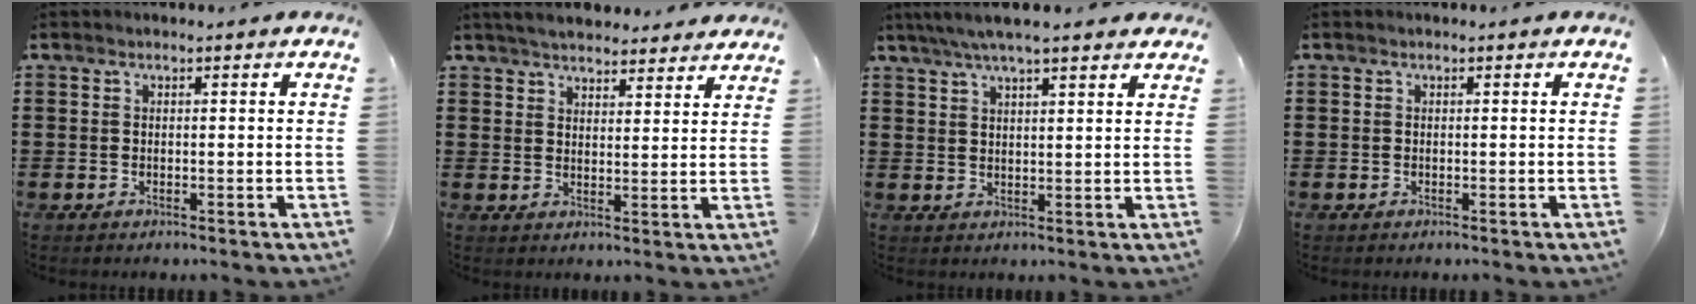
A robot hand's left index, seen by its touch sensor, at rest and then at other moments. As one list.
[{"total": 4.2, "force": [4.1, 0.6, 0.8], "torque": [-0.029, -0.011, 0.076]}, {"total": 5.1, "force": [4.1, 0.5, 3.0], "torque": [-0.067, -0.004, 0.072]}, {"total": 0.0}]